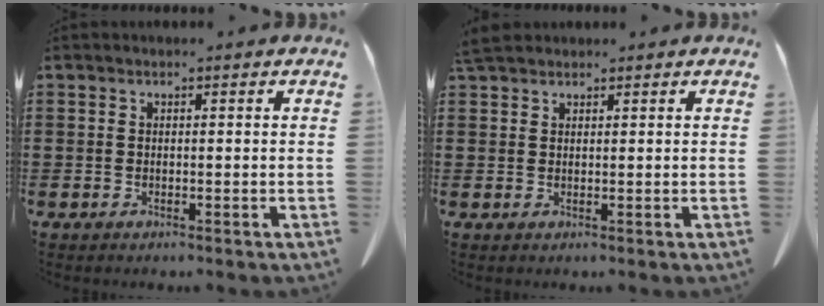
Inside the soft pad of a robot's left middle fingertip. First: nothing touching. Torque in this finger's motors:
{"motor_torque": [0.51, 0.16, 0.13, 0.08]}